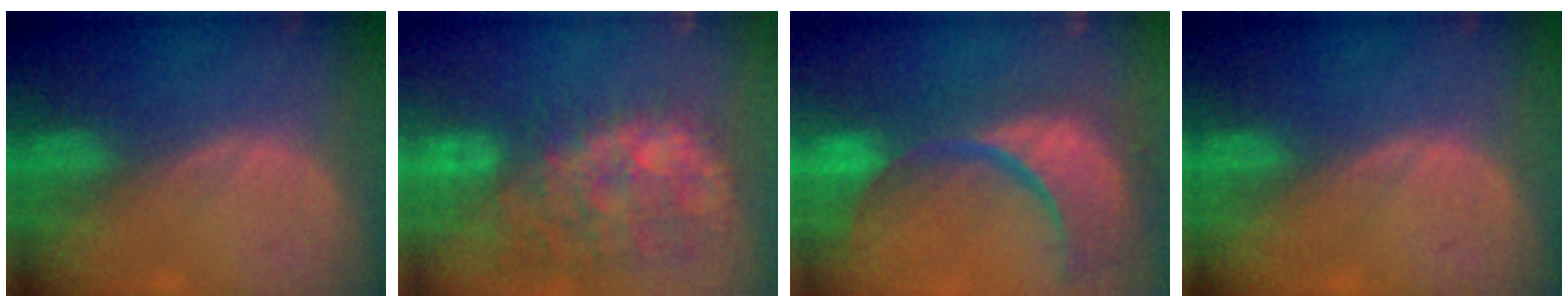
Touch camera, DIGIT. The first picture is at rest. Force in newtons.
{"total": 14.1, "press": 11.6, "slide": 8.0}
{"total": 15.4, "press": 12.1, "slide": 9.6}
{"total": 0.0}